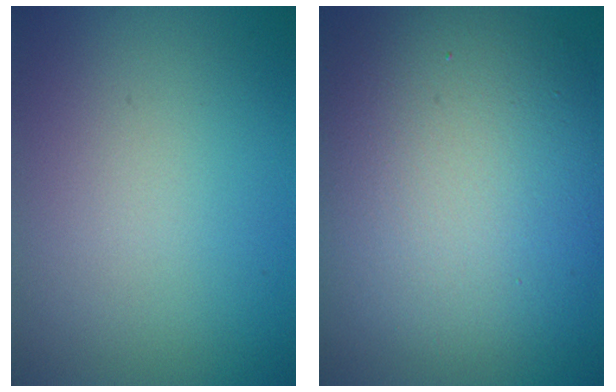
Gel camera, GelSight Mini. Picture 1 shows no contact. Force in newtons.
{"total": 12.9, "press": 12.9, "slide": 0.7}